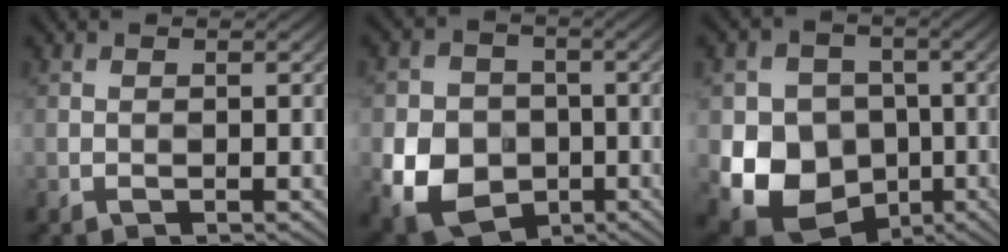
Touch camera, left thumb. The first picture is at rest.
{"total": 9.4, "force": [-2.5, 7.9, 4.5], "torque": [-0.111, -0.038, -0.042]}
{"total": 13.3, "force": [-2.4, 11.8, 5.7], "torque": [-0.141, -0.043, -0.049]}